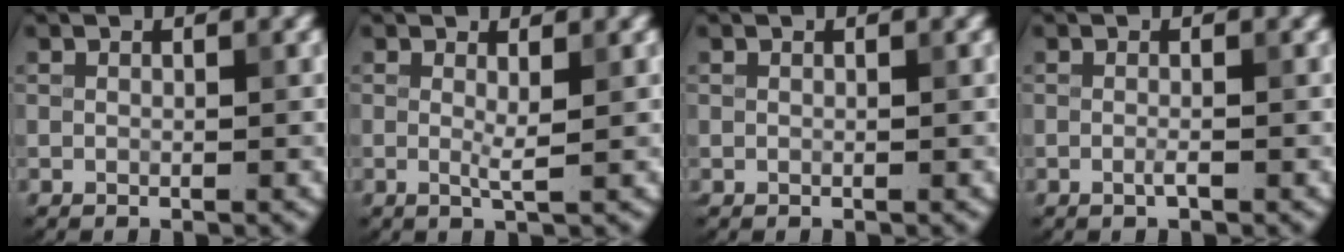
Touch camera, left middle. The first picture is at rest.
{"total": 1.3, "force": [0.2, 0.1, 1.3], "torque": [-0.026, -0.006, 0.002]}
{"total": 0.0}
{"total": 0.8, "force": [-0.3, 0.1, 0.7], "torque": [-0.014, -0.003, -0.009]}